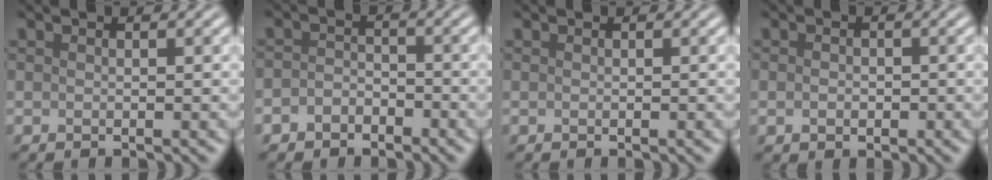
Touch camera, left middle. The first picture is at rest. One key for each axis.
{"total": 2.0, "fx": -1.3, "fy": 1.4, "fz": 0.7, "tx": -0.011, "ty": 0.006, "tz": -0.031}
{"total": 0.0}
{"total": 1.3, "fx": -0.2, "fy": 1.0, "fz": 0.8, "tx": -0.014, "ty": -0.001, "tz": -0.006}